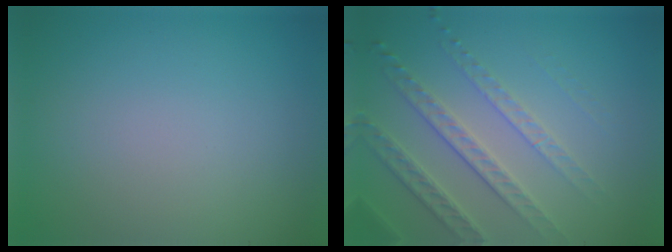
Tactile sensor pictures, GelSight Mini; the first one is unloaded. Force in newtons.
{"total": 3.8, "press": 3.4, "slide": 1.5}